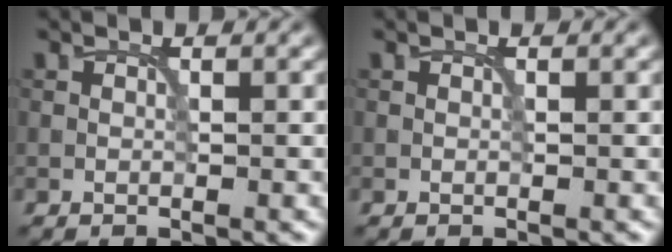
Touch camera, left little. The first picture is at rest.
{"total": 0.0}